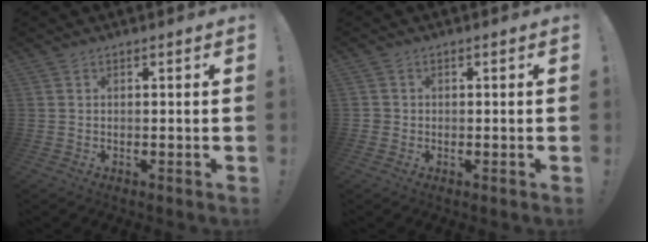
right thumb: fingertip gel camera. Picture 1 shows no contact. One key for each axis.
{"total": 1.3, "fx": -0.3, "fy": 1.2, "fz": 0.3, "tx": -0.004, "ty": 0.004, "tz": -0.007}